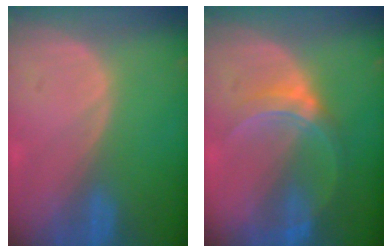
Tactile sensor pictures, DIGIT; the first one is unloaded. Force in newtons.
{"total": 5.9, "press": 5.8, "slide": 1.2}